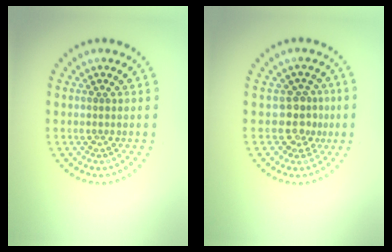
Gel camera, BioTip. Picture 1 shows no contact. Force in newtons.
{"total": 2.5, "press": 2.0, "slide": 1.6}